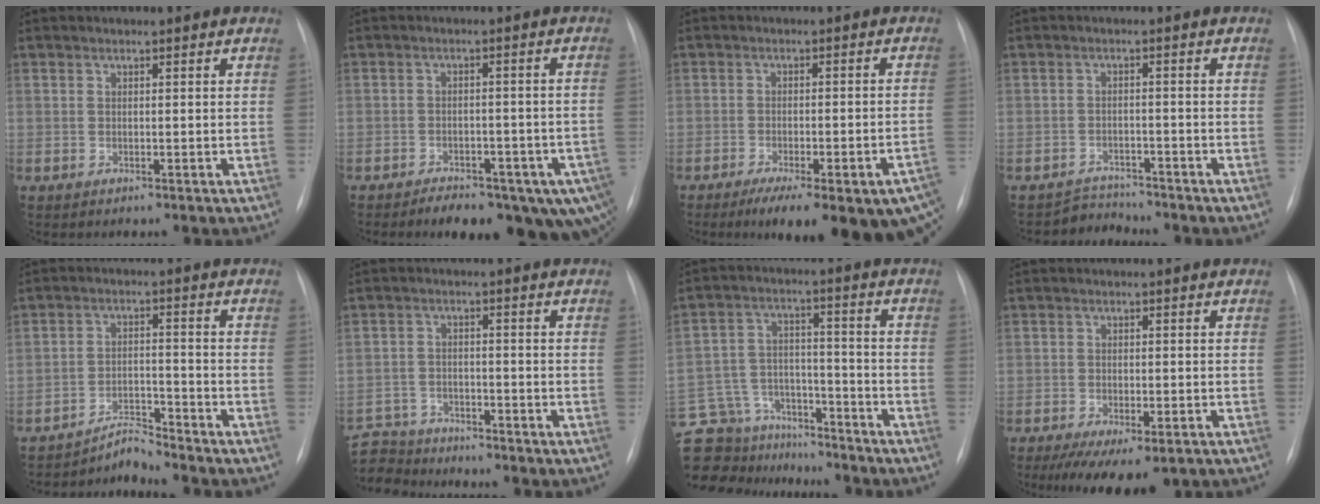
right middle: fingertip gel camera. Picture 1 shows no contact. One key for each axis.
{"total": 15.6, "fx": -10.3, "fy": 6.5, "fz": 9.9, "tx": -0.098, "ty": 0.014, "tz": -0.126}
{"total": 19.0, "fx": -12.5, "fy": 4.3, "fz": 13.7, "tx": -0.135, "ty": 0.000, "tz": -0.157}
{"total": 3.4, "fx": -3.1, "fy": 0.4, "fz": -1.4, "tx": 0.026, "ty": -0.006, "tz": -0.048}
{"total": 4.1, "fx": -4.0, "fy": -0.6, "fz": -0.6, "tx": 0.015, "ty": -0.007, "tz": -0.064}
{"total": 9.2, "fx": -8.7, "fy": 2.8, "fz": 0.9, "tx": -0.026, "ty": 0.006, "tz": -0.152}
{"total": 21.5, "fx": -18.4, "fy": 9.0, "fz": 6.8, "tx": -0.189, "ty": 0.020, "tz": -0.281}
{"total": 8.9, "fx": -5.8, "fy": 3.6, "fz": 5.8, "tx": -0.087, "ty": -0.013, "tz": -0.085}